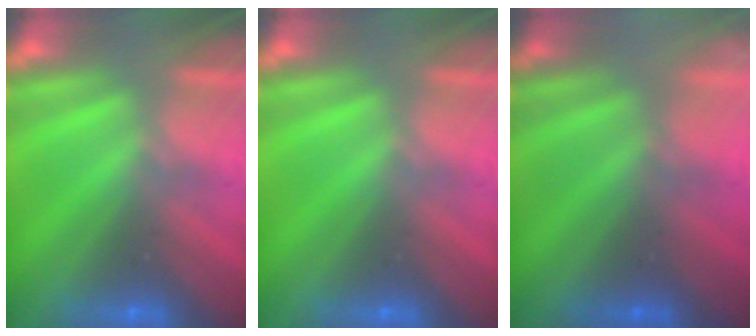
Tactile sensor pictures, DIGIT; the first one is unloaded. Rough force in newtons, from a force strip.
{"total": 0.0}
{"total": 2.1}